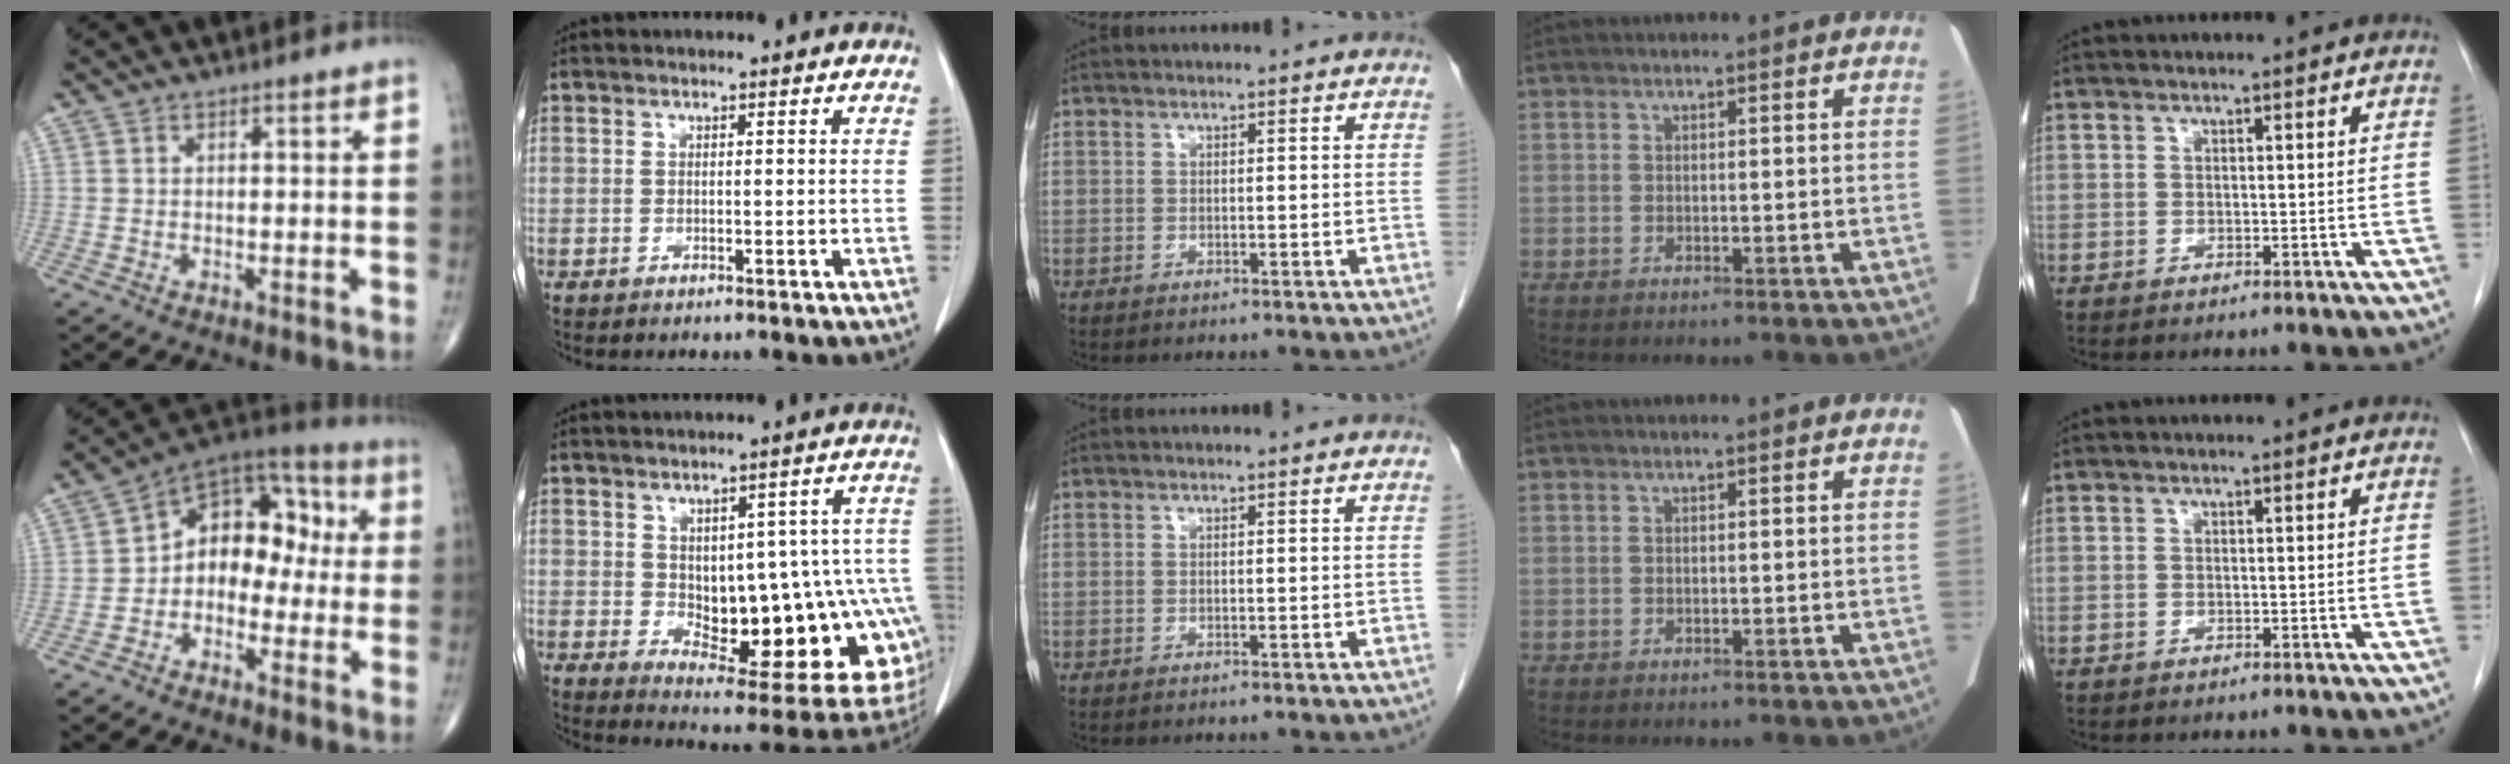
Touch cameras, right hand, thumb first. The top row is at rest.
{"thumb": {"total": 12.9, "force": [-0.7, 9.2, 9.1], "torque": [-0.088, 0.050, -0.032]}, "index": {"total": 20.9, "force": [-2.7, 8.6, 18.9], "torque": [-0.175, 0.021, -0.004]}}